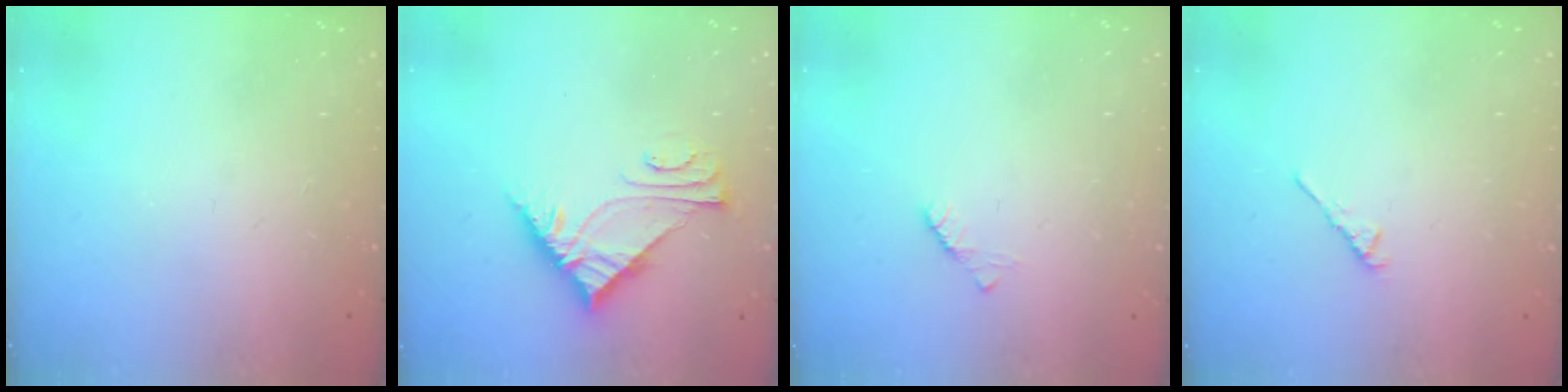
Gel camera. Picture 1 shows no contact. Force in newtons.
{"total": 7.3, "press": 7.3, "slide": 0.5}
{"total": 2.2, "press": 2.2, "slide": 0.3}
{"total": 3.1, "press": 3.0, "slide": 0.8}